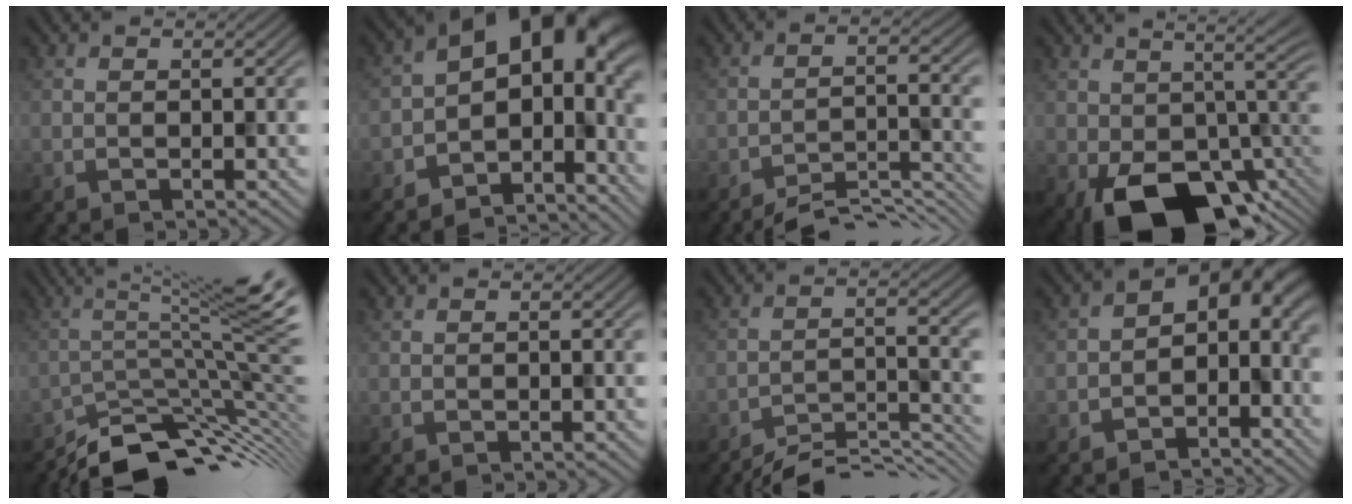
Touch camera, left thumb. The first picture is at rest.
{"total": 13.2, "force": [-1.7, 8.9, 9.6], "torque": [-0.122, -0.009, -0.030]}
{"total": 6.0, "force": [-5.1, 1.3, 3.0], "torque": [-0.053, 0.001, -0.080]}
{"total": 16.9, "force": [-2.0, 10.0, 13.5], "torque": [-0.186, -0.050, 0.022]}
{"total": 9.8, "force": [-4.1, 2.0, 8.7], "torque": [-0.121, 0.008, -0.069]}
{"total": 0.0}
{"total": 7.0, "force": [-6.0, 1.0, 3.3], "torque": [-0.059, 0.003, -0.098]}
{"total": 8.7, "force": [-3.3, 5.4, 6.0], "torque": [-0.066, 0.001, -0.072]}